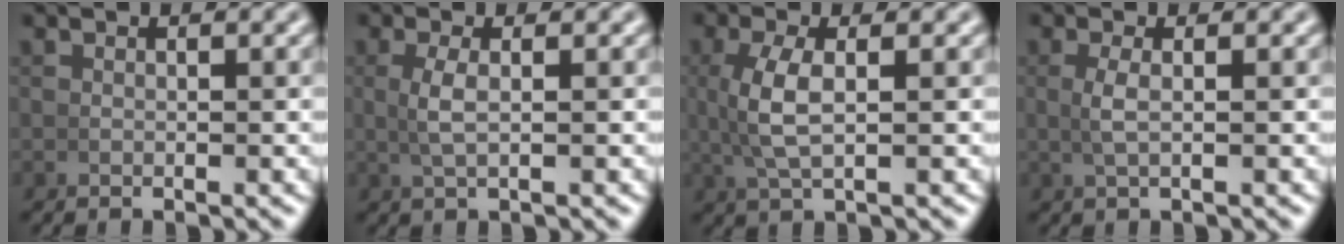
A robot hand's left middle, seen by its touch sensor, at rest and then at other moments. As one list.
[{"total": 1.8, "force": [0.3, 0.1, 1.8], "torque": [-0.041, 0.003, 0.011]}, {"total": 3.5, "force": [0.4, 1.0, 3.3], "torque": [-0.076, 0.003, 0.014]}, {"total": 1.5, "force": [0.2, 0.0, 1.5], "torque": [-0.036, 0.002, 0.009]}]